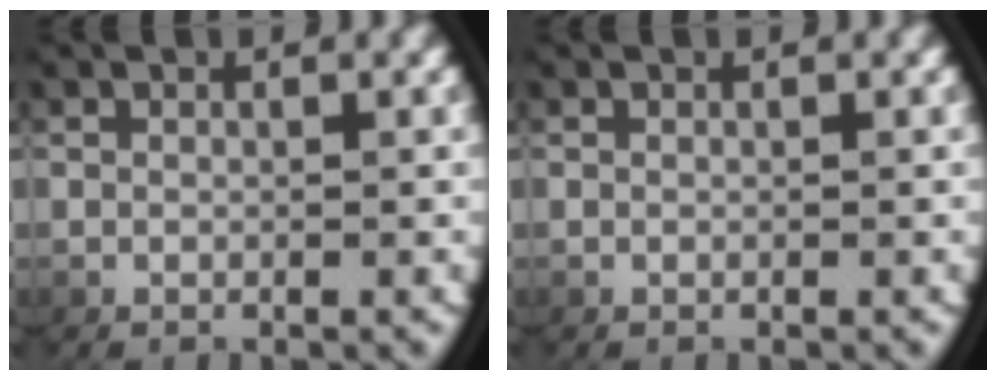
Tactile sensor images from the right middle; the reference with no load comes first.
{"total": 0.0}